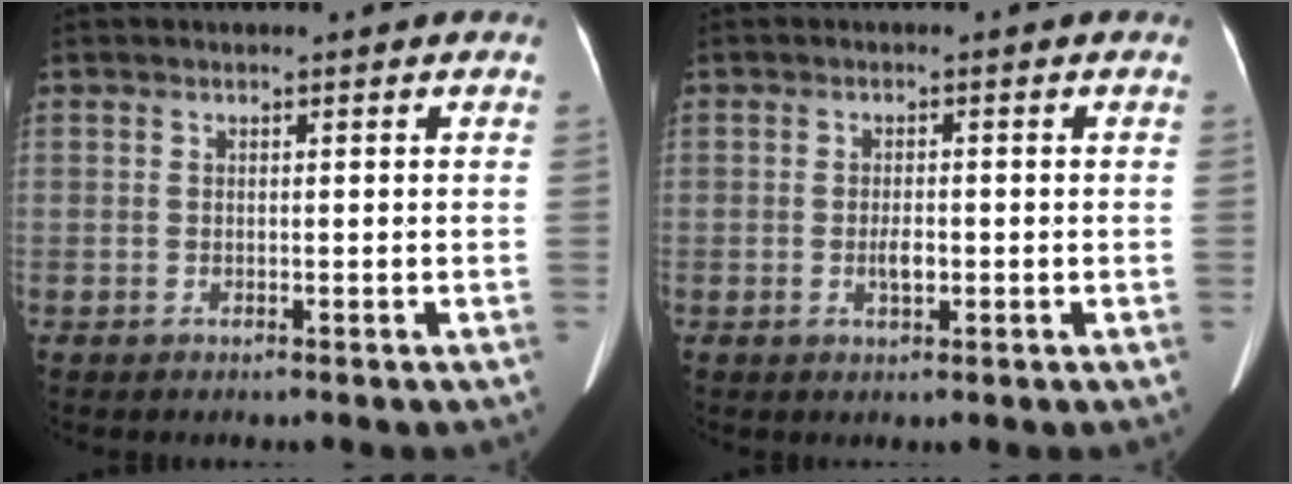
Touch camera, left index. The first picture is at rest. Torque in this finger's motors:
{"motor_torque": [0.55, 0.04, 0.27, 0.07]}